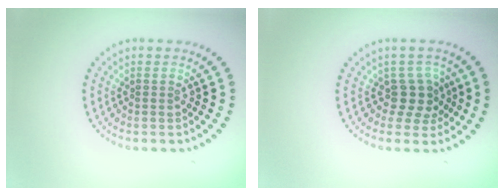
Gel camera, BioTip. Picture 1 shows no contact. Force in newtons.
{"total": 2.5, "press": 2.0, "slide": 1.5}